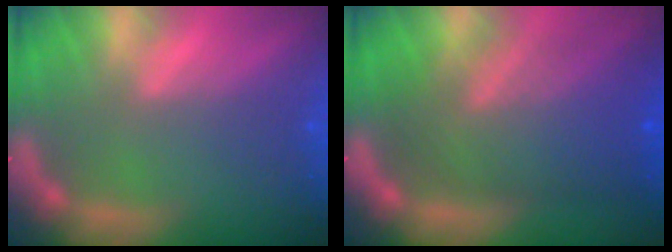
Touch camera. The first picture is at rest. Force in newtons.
{"total": 9.5}